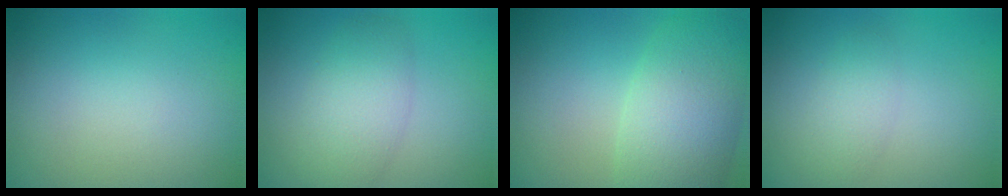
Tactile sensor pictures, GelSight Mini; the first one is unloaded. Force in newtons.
{"total": 4.3, "press": 4.3, "slide": 0.3}
{"total": 7.5, "press": 7.5, "slide": 0.6}
{"total": 2.2, "press": 2.2, "slide": 0.1}